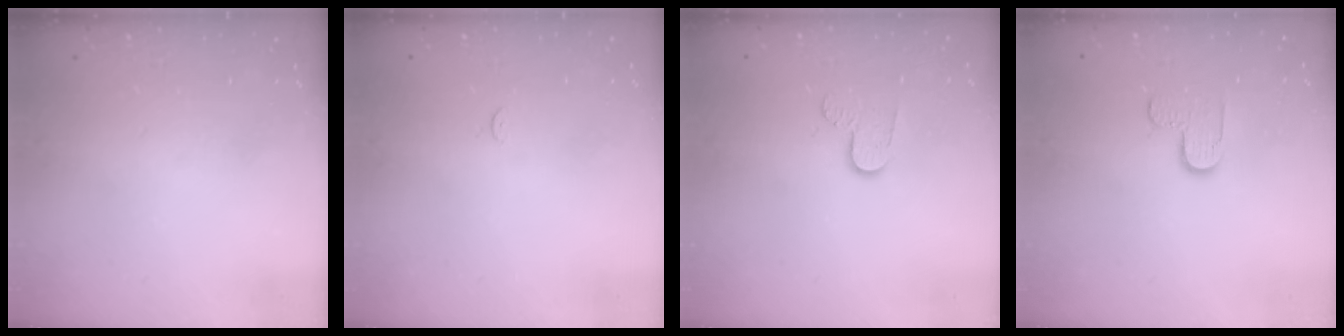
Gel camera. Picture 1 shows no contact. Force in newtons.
{"total": 2.3, "press": 2.3, "slide": 0.3}
{"total": 6.1, "press": 6.0, "slide": 0.6}
{"total": 5.6, "press": 5.5, "slide": 0.4}